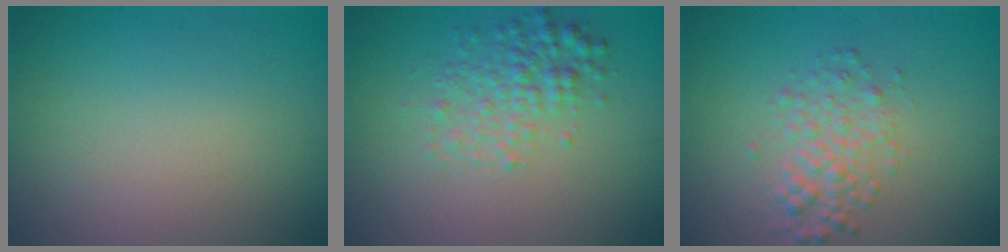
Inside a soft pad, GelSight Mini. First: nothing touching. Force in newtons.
{"total": 2.8, "press": 2.8, "slide": 0.1}
{"total": 2.6, "press": 2.6, "slide": 0.1}